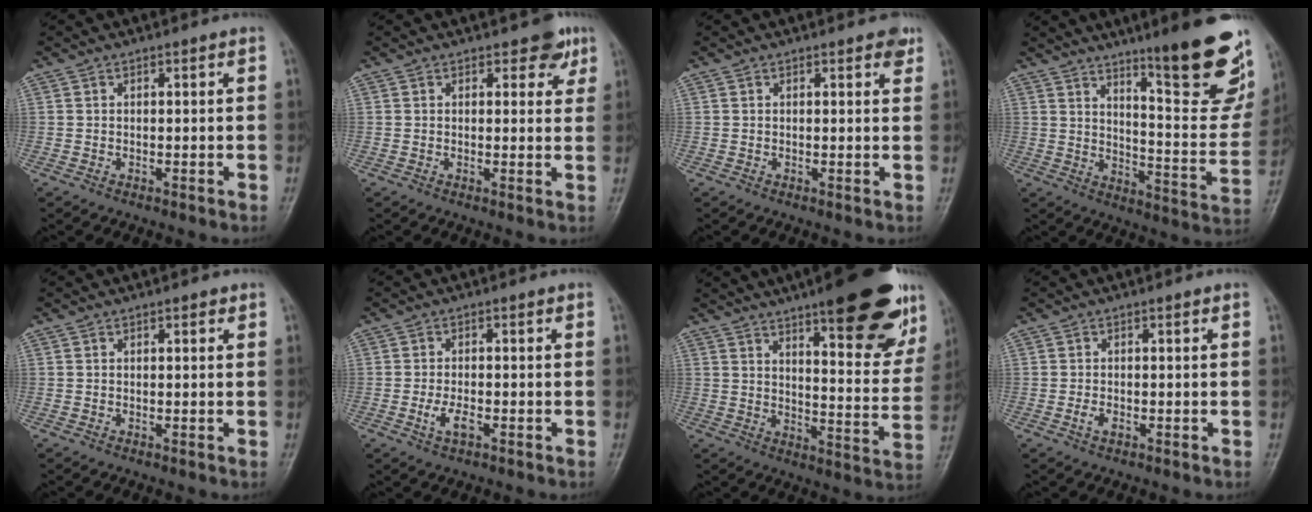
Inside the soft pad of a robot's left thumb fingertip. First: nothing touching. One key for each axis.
{"total": 4.1, "fx": 2.4, "fy": 2.3, "fz": 2.4, "tx": -0.001, "ty": -0.008, "tz": 0.024}
{"total": 2.1, "fx": 1.3, "fy": 1.0, "fz": 1.4, "tx": -0.005, "ty": -0.003, "tz": 0.011}
{"total": 20.9, "fx": 13.9, "fy": 3.6, "fz": 15.1, "tx": -0.165, "ty": -0.097, "tz": 0.203}
{"total": 1.1, "fx": 0.5, "fy": 0.6, "fz": 0.9, "tx": -0.008, "ty": 0.001, "tz": 0.003}
{"total": 3.7, "fx": -1.4, "fy": 1.7, "fz": 3.0, "tx": -0.059, "ty": 0.008, "tz": -0.025}
{"total": 24.3, "fx": 15.0, "fy": 6.8, "fz": 17.9, "tx": -0.200, "ty": -0.058, "tz": 0.200}
{"total": 2.2, "fx": -0.6, "fy": 1.2, "fz": 1.8, "tx": -0.030, "ty": 0.007, "tz": -0.012}